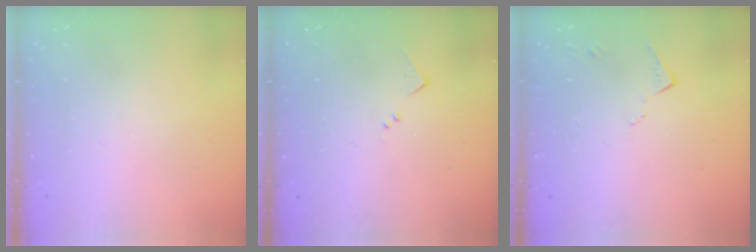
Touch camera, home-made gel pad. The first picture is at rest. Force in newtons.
{"total": 6.0, "press": 6.0, "slide": 0.5}
{"total": 6.8, "press": 6.8, "slide": 0.4}